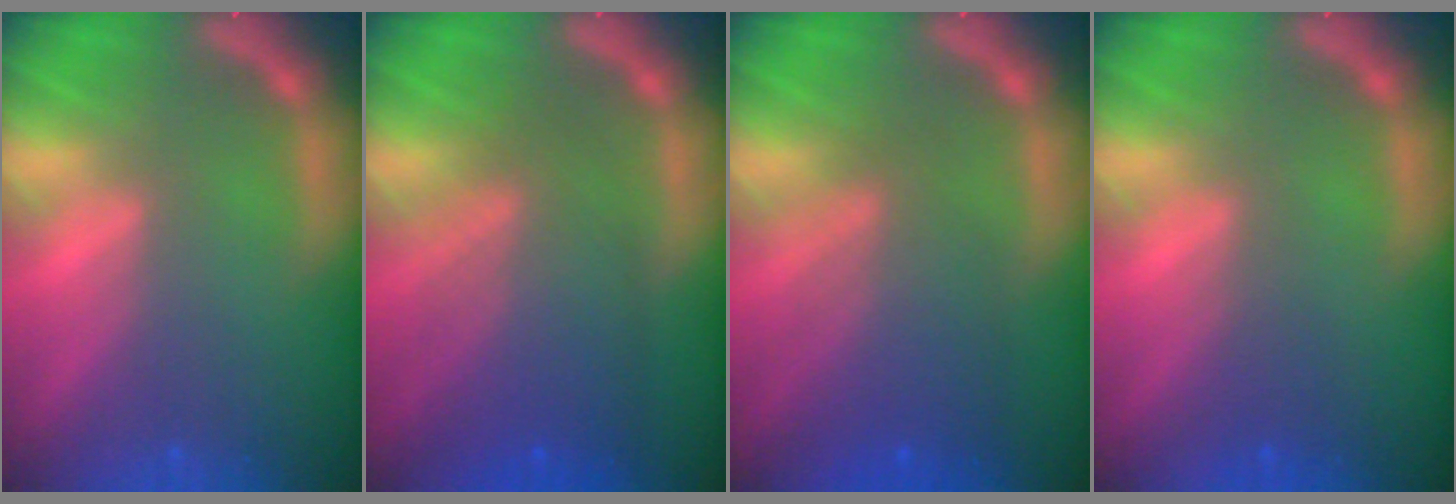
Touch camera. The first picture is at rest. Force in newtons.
{"total": 7.5}
{"total": 6.0}
{"total": 1.5}